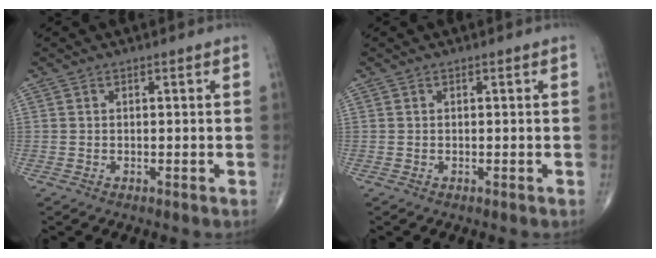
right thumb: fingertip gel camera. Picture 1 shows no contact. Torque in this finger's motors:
{"motor_torque": [-0.09, 0.12, 0.00, 0.00, 0.00]}